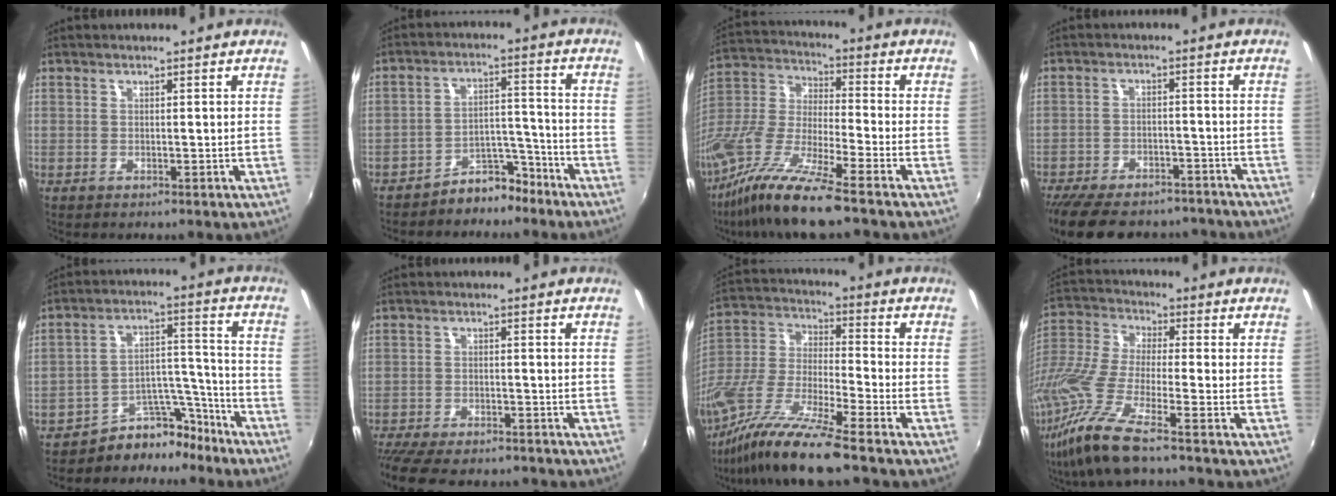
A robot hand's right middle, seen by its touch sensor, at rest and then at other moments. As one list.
[{"total": 7.1, "force": [-6.1, 3.2, 1.8], "torque": [-0.025, 0.035, -0.086]}, {"total": 16.9, "force": [-11.9, 1.7, 11.8], "torque": [-0.247, -0.019, -0.236]}, {"total": 18.5, "force": [-15.4, 7.1, 7.5], "torque": [-0.168, -0.002, -0.207]}, {"total": 9.4, "force": [-8.2, 4.4, 1.4], "torque": [-0.009, 0.062, -0.127]}, {"total": 13.6, "force": [-11.7, 3.6, 5.9], "torque": [-0.134, -0.030, -0.176]}, {"total": 15.7, "force": [-11.8, 0.6, 10.3], "torque": [-0.222, -0.021, -0.235]}, {"total": 14.4, "force": [-9.3, 0.9, 11.0], "torque": [-0.232, -0.035, -0.191]}]